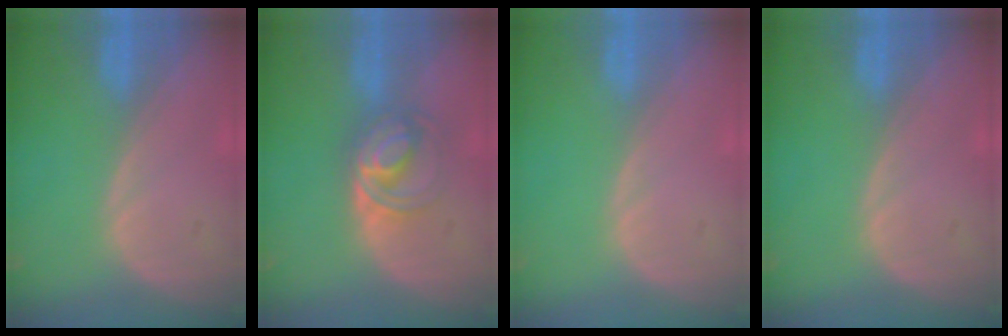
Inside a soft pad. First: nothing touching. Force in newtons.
{"total": 5.8, "press": 5.4, "slide": 2.1}
{"total": 0.0}
{"total": 0.0}